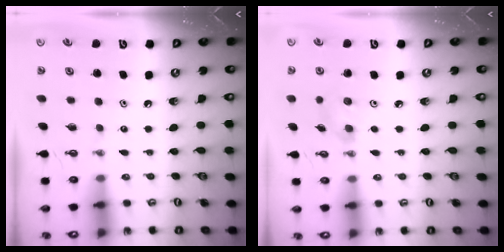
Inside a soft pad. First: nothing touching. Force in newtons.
{"total": 4.2, "press": 4.0, "slide": 1.3}